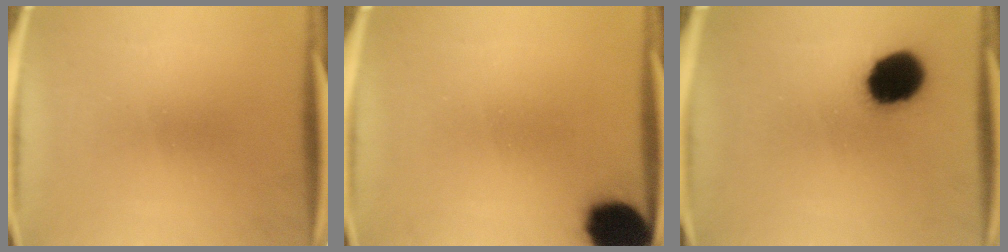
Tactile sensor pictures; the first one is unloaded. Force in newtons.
{"total": 15.4}
{"total": 14.2}